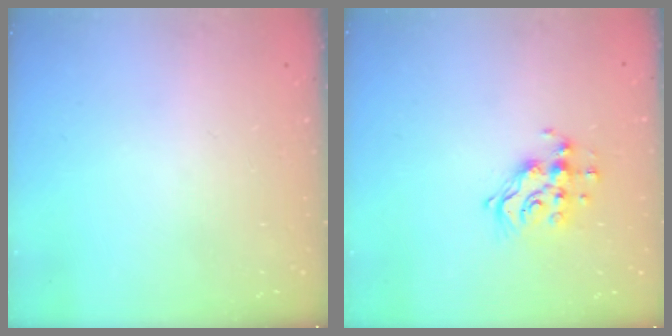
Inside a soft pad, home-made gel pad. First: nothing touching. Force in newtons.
{"total": 12.0, "press": 11.9, "slide": 1.1}